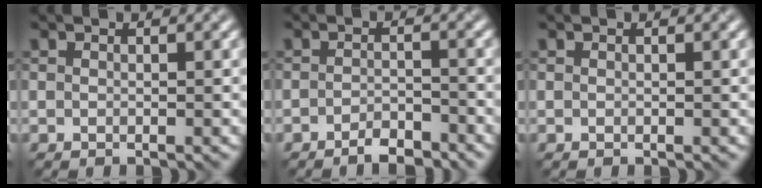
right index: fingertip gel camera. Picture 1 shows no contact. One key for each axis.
{"total": 2.4, "fx": -2.0, "fy": 0.6, "fz": 1.2, "tx": -0.017, "ty": 0.003, "tz": -0.036}
{"total": 0.0}